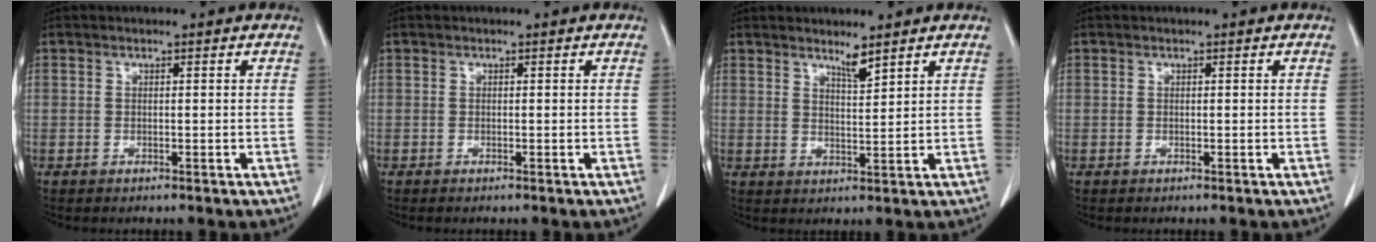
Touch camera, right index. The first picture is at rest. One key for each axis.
{"total": 0.0}
{"total": 2.7, "fx": 2.4, "fy": 0.0, "fz": 1.4, "tx": -0.028, "ty": -0.010, "tz": 0.046}
{"total": 0.0}